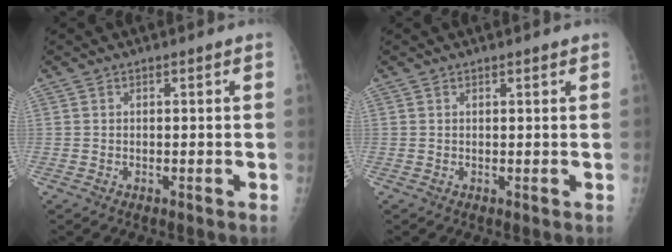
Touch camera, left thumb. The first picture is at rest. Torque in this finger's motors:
{"motor_torque": [-0.21, 0.02, -0.33, -0.13, 0.04]}